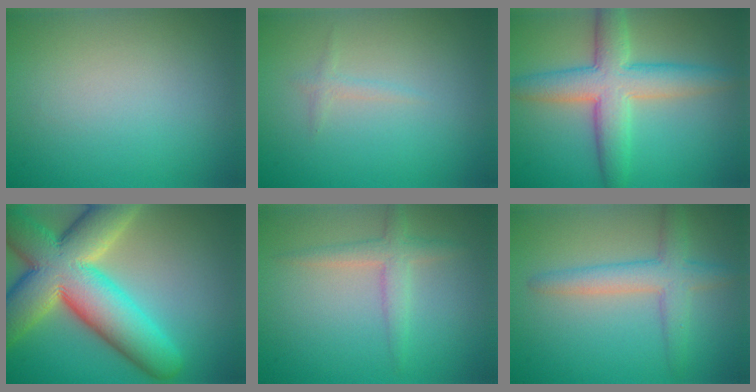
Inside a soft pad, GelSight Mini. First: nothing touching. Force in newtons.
{"total": 0.8, "press": 0.8, "slide": 0.0}
{"total": 6.8, "press": 6.8, "slide": 0.1}
{"total": 13.9, "press": 13.8, "slide": 1.0}
{"total": 2.4, "press": 2.4, "slide": 0.1}
{"total": 4.0, "press": 4.0, "slide": 0.2}